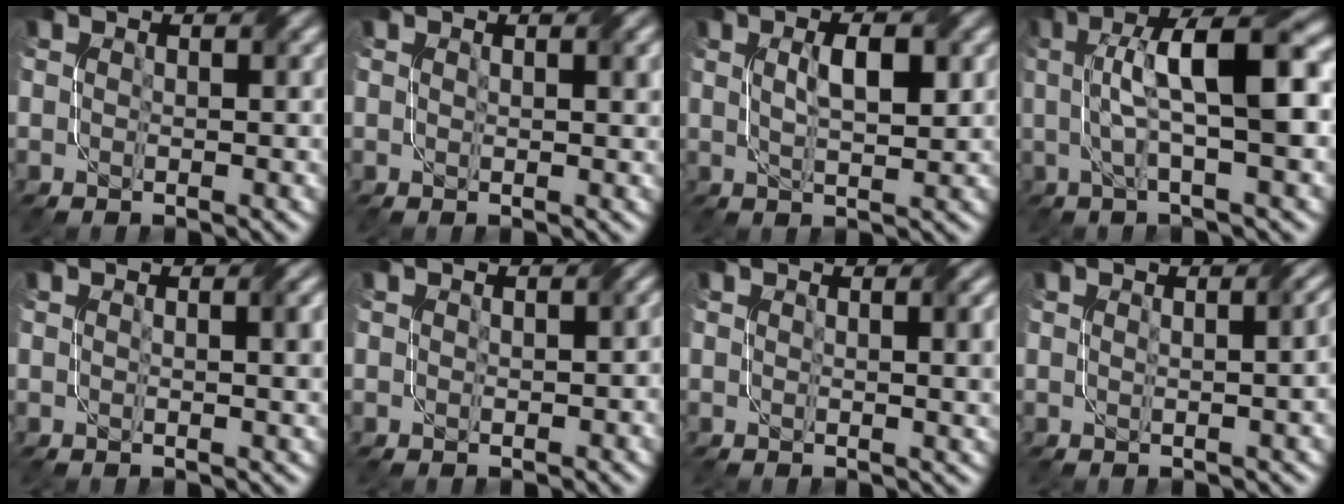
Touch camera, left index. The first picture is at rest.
{"total": 1.0, "force": [0.5, 0.2, 0.9], "torque": [-0.012, 0.000, 0.009]}
{"total": 3.6, "force": [0.9, 0.9, 3.3], "torque": [-0.065, 0.004, 0.018]}
{"total": 8.7, "force": [1.1, 2.1, 8.4], "torque": [-0.138, 0.019, 0.015]}
{"total": 2.5, "force": [0.5, 0.7, 2.3], "torque": [-0.025, 0.006, 0.007]}
{"total": 1.1, "force": [0.1, 0.8, 0.8], "torque": [-0.011, 0.001, 0.003]}
{"total": 3.5, "force": [0.8, 1.1, 3.2], "torque": [-0.029, 0.008, 0.012]}
{"total": 4.4, "force": [0.7, 2.0, 3.9], "torque": [-0.015, 0.022, 0.000]}